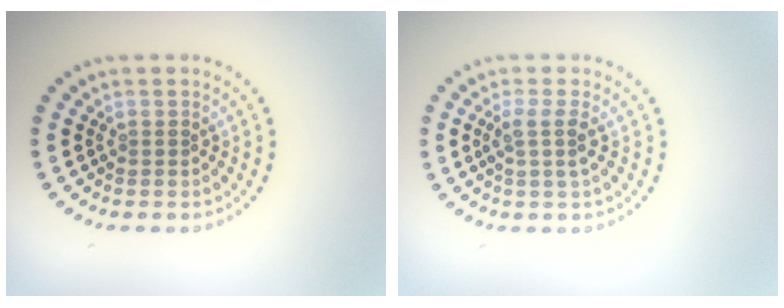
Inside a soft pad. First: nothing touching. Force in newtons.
{"total": 1.9, "press": 1.6, "slide": 1.0}